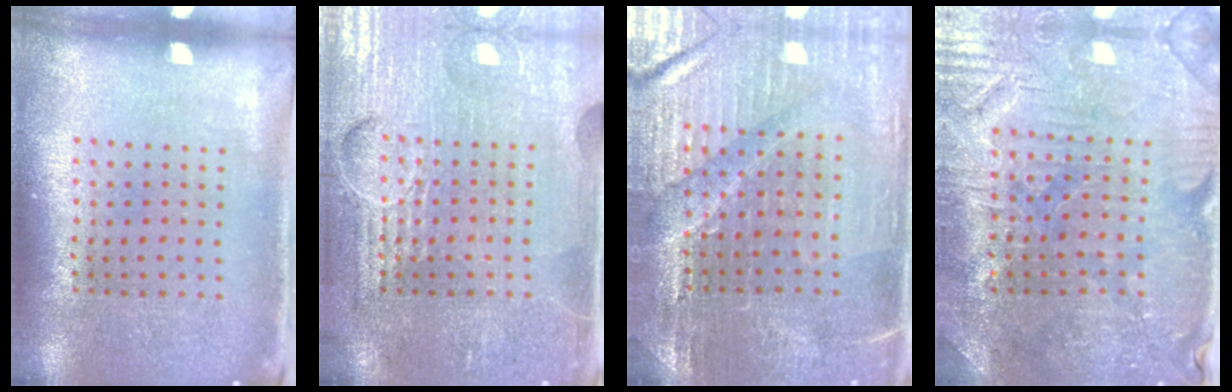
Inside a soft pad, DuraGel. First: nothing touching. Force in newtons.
{"total": 4.0, "press": 4.0, "slide": 0.3}
{"total": 3.2, "press": 3.2, "slide": 0.5}
{"total": 1.7, "press": 1.6, "slide": 0.5}